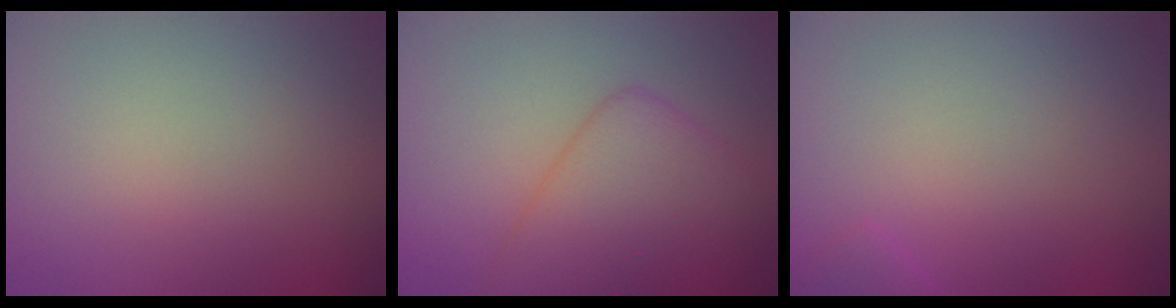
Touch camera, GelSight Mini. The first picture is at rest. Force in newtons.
{"total": 5.5, "press": 5.5, "slide": 0.2}
{"total": 0.9, "press": 0.9, "slide": 0.0}